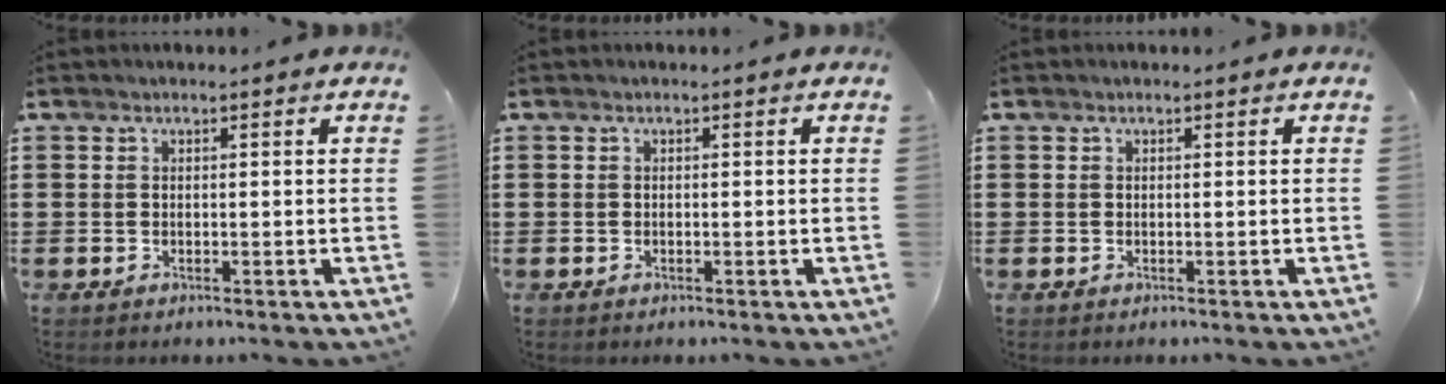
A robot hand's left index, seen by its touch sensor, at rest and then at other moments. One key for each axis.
{"total": 0.0}
{"total": 0.0}